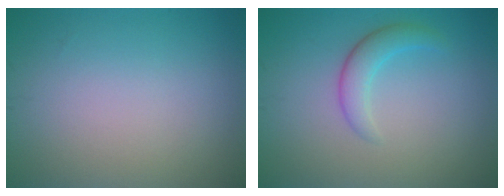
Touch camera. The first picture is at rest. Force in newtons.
{"total": 2.4, "press": 2.4, "slide": 0.2}